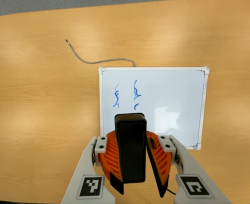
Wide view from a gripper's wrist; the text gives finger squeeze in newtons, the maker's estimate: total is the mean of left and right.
{"total": 9.1, "left": 9.4, "right": 8.9}